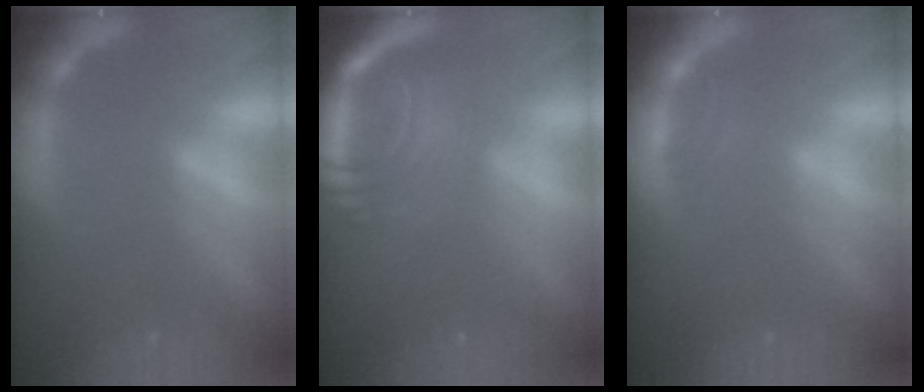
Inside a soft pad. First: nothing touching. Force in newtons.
{"total": 10.1}
{"total": 1.5}